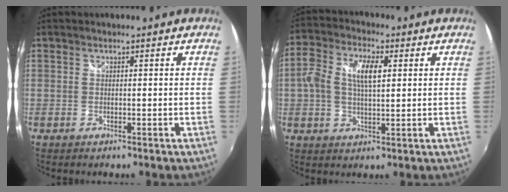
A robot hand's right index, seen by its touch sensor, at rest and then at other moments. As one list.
[{"total": 8.2, "force": [1.4, 3.8, 7.1], "torque": [-0.139, 0.019, 0.023]}]